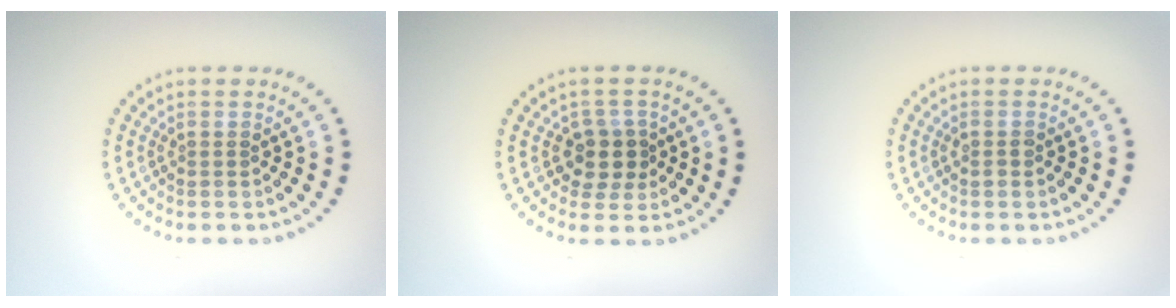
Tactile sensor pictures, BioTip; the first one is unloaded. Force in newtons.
{"total": 2.8, "press": 2.5, "slide": 1.2}
{"total": 0.7, "press": 0.7, "slide": 0.3}